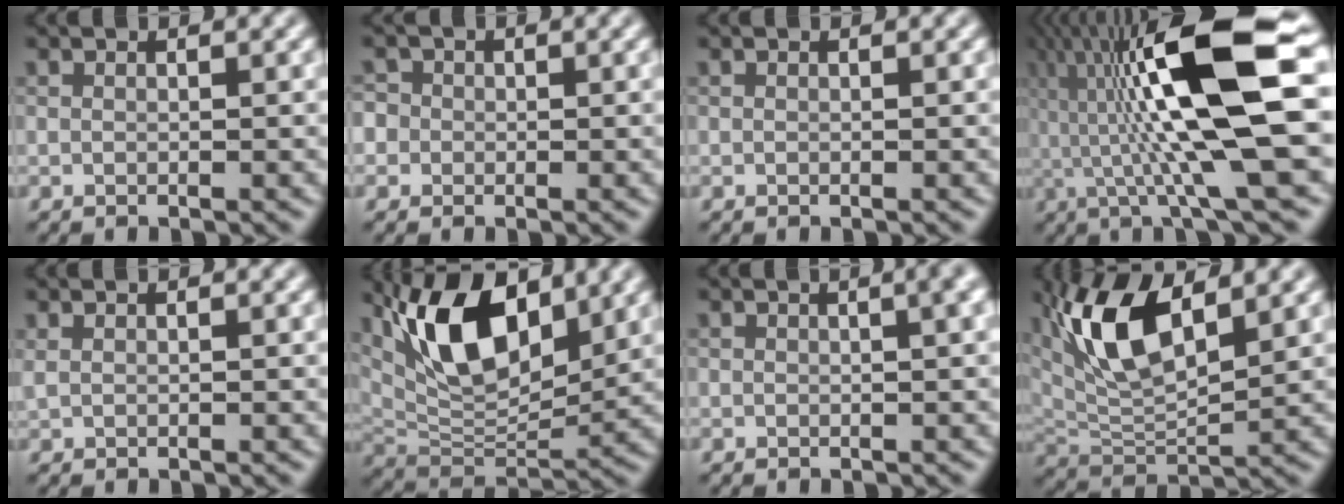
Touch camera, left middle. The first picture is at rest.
{"total": 1.8, "force": [0.4, 1.8, 0.2], "torque": [-0.007, 0.011, 0.004]}
{"total": 0.0}
{"total": 13.1, "force": [1.2, 2.7, 12.7], "torque": [-0.227, 0.018, 0.024]}
{"total": 0.0}
{"total": 9.8, "force": [4.6, 4.5, 7.3], "torque": [-0.135, 0.004, 0.093]}
{"total": 2.2, "force": [0.7, 0.9, 1.9], "torque": [-0.007, 0.008, 0.012]}
{"total": 7.7, "force": [3.0, 3.1, 6.4], "torque": [-0.129, 0.008, 0.059]}